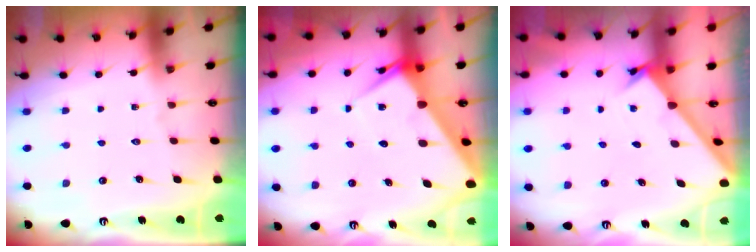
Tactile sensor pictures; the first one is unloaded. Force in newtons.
{"total": 8.3, "press": 8.3, "slide": 0.8}
{"total": 1.5, "press": 1.4, "slide": 0.1}